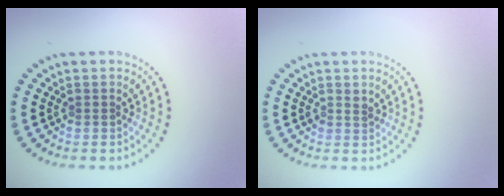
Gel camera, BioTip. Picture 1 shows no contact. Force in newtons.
{"total": 0.7, "press": 0.7, "slide": 0.3}